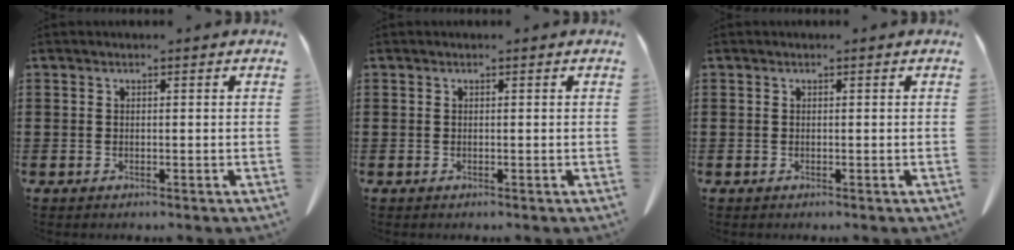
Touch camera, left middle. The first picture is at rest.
{"total": 0.0}
{"total": 0.0}